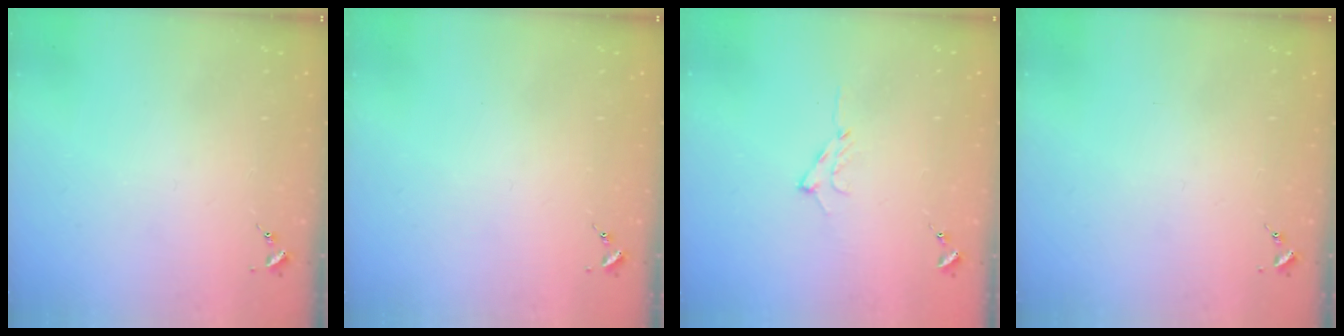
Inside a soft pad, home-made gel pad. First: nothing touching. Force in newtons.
{"total": 0.0}
{"total": 7.4, "press": 7.3, "slide": 0.8}
{"total": 0.0}